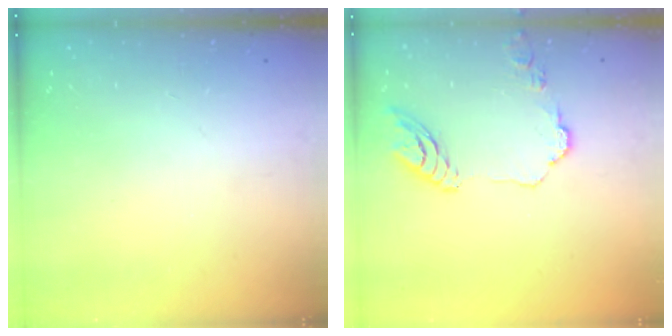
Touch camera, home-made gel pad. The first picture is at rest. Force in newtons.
{"total": 11.4, "press": 11.4, "slide": 0.9}